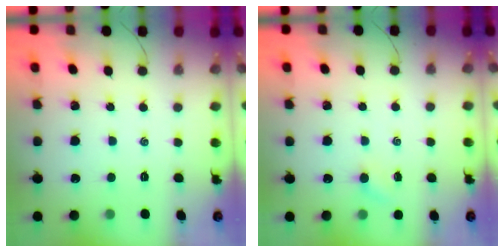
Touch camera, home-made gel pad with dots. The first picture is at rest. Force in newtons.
{"total": 2.8, "press": 2.7, "slide": 0.8}